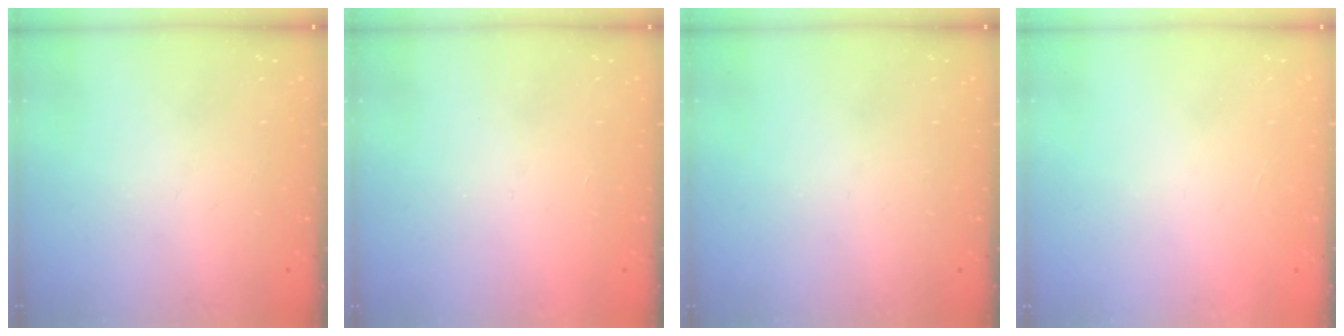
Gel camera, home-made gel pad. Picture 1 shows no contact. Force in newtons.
{"total": 1.6, "press": 1.6, "slide": 0.1}
{"total": 0.0}
{"total": 1.6, "press": 1.5, "slide": 0.1}